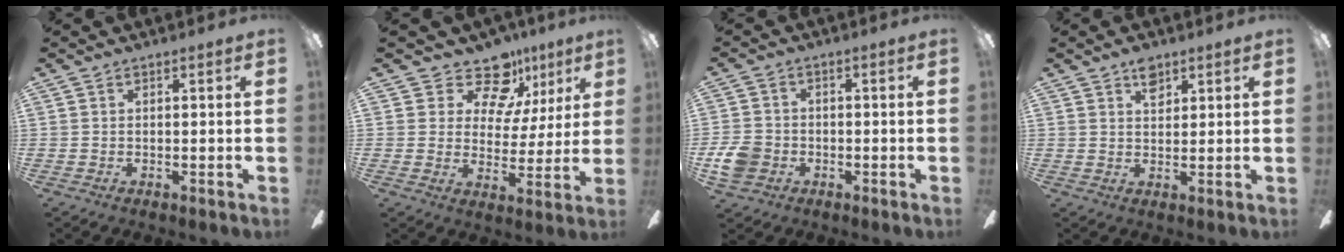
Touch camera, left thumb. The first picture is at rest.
{"total": 13.8, "force": [9.9, 7.9, 5.5], "torque": [-0.092, -0.063, 0.182]}
{"total": 6.6, "force": [-2.1, 5.4, 3.1], "torque": [-0.068, 0.015, -0.040]}
{"total": 4.2, "force": [2.7, 2.3, 2.2], "torque": [-0.025, -0.007, 0.044]}